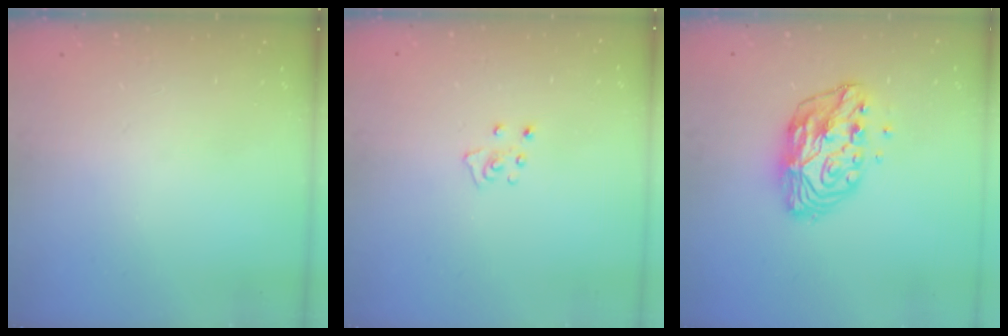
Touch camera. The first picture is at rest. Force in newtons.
{"total": 5.0, "press": 5.0, "slide": 0.3}
{"total": 13.2, "press": 13.2, "slide": 0.9}